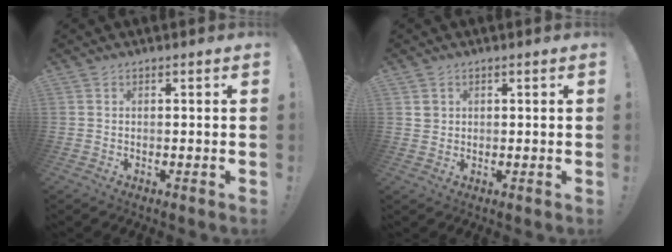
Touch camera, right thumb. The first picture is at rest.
{"total": 2.3, "force": [1.2, 2.0, 0.4], "torque": [0.005, -0.006, 0.020]}